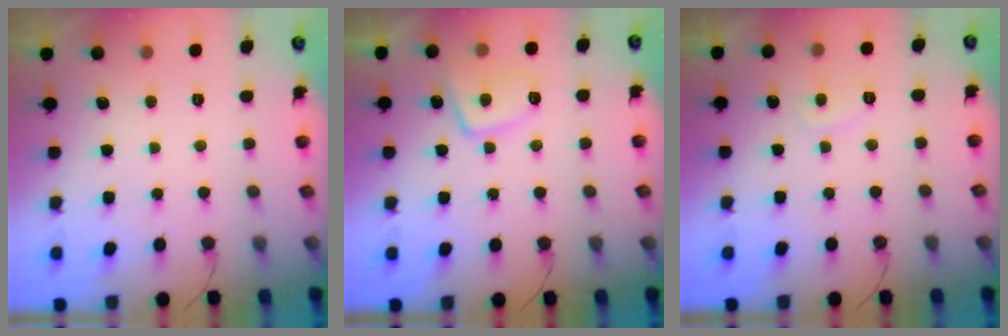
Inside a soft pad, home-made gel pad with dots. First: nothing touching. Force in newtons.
{"total": 9.0, "press": 9.0, "slide": 1.2}
{"total": 2.2, "press": 2.2, "slide": 0.6}